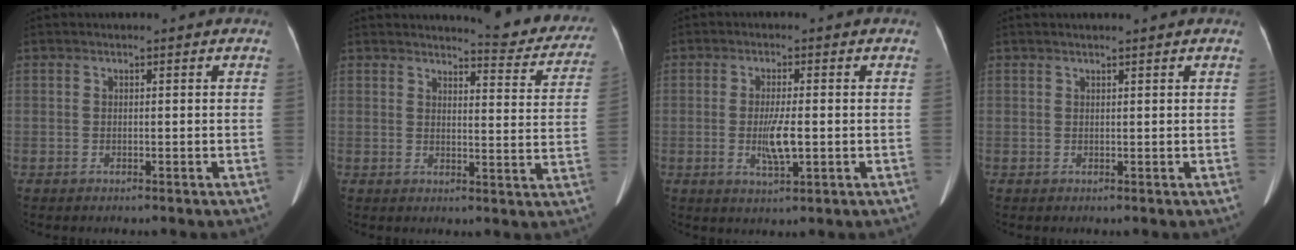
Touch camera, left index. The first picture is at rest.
{"total": 11.0, "force": [10.5, 1.8, 2.7], "torque": [-0.013, -0.039, 0.102]}
{"total": 4.8, "force": [-0.7, 0.7, 4.7], "torque": [-0.096, -0.010, -0.011]}
{"total": 1.1, "force": [0.9, -0.1, 0.6], "torque": [-0.009, 0.009, 0.019]}